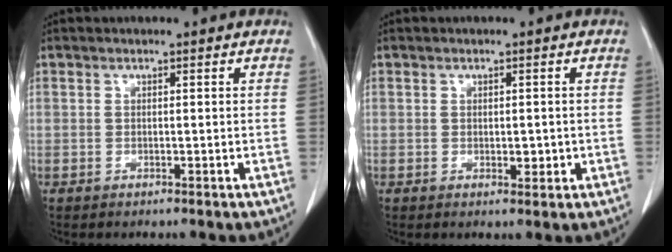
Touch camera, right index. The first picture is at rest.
{"total": 2.0, "force": [-0.2, 1.0, 1.7], "torque": [-0.025, -0.003, 0.002]}